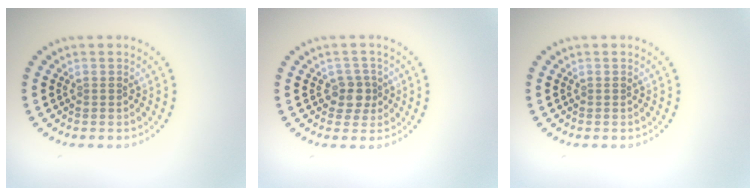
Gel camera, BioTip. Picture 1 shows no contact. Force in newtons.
{"total": 2.0, "press": 1.7, "slide": 1.1}
{"total": 0.0}